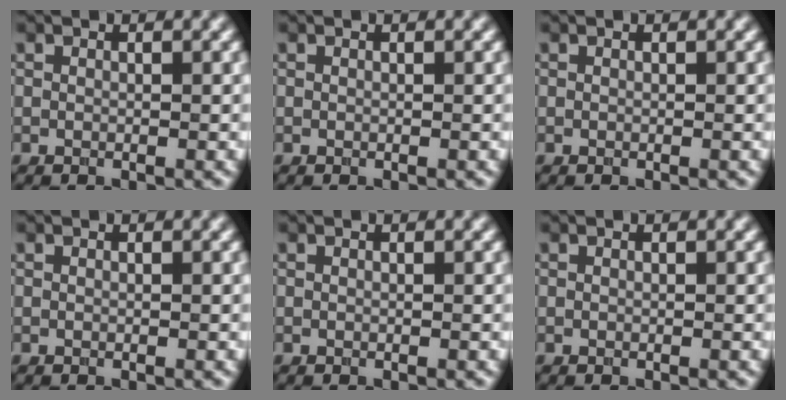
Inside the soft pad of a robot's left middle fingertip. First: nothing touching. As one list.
[{"total": 0.0}, {"total": 0.0}, {"total": 0.0}, {"total": 0.0}, {"total": 0.0}]